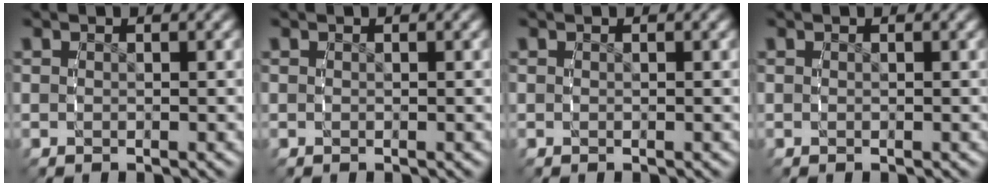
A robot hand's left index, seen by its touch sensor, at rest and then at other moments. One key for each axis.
{"total": 0.0}
{"total": 0.0}
{"total": 0.0}